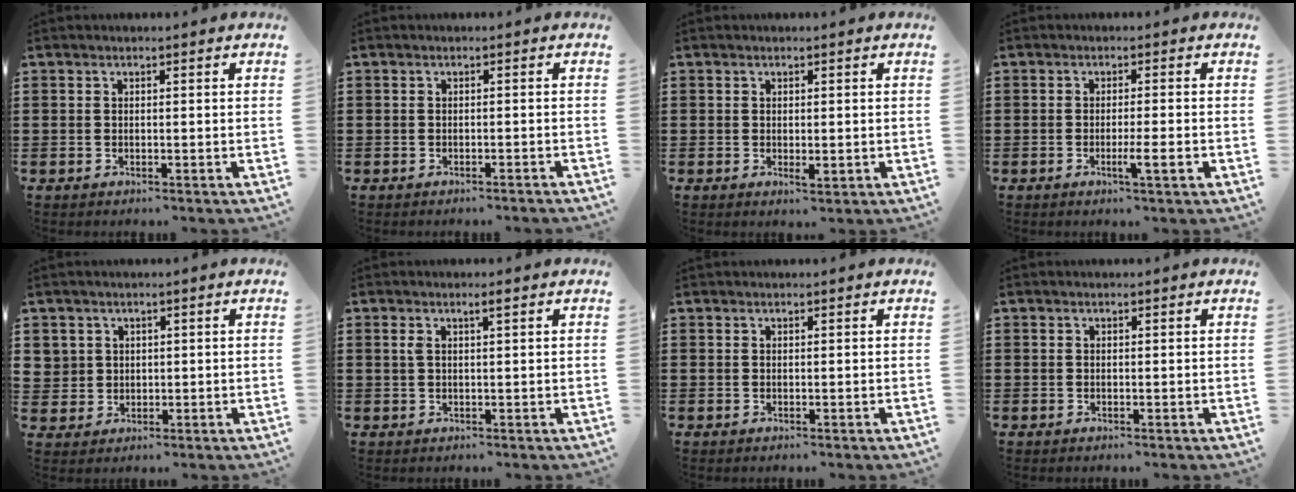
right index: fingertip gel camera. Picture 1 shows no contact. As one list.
[{"total": 0.7, "force": [-0.6, -0.1, 0.3], "torque": [-0.006, -0.002, -0.012]}, {"total": 1.3, "force": [-0.1, 0.7, 1.1], "torque": [-0.021, 0.000, 0.000]}, {"total": 3.5, "force": [-1.3, 0.0, 3.2], "torque": [-0.051, -0.009, -0.024]}, {"total": 2.7, "force": [1.2, 2.5, 0.1], "torque": [-0.014, 0.011, 0.021]}, {"total": 1.8, "force": [0.8, 0.3, 1.6], "torque": [-0.032, 0.002, 0.013]}, {"total": 0.0}, {"total": 0.0}]